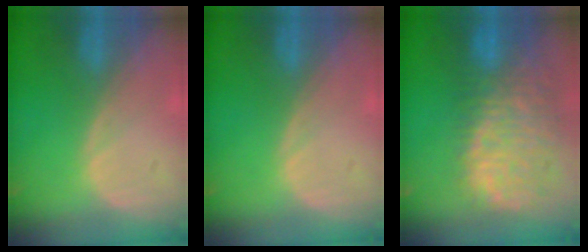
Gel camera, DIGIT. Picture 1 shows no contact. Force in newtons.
{"total": 0.0}
{"total": 13.8, "press": 11.3, "slide": 7.9}